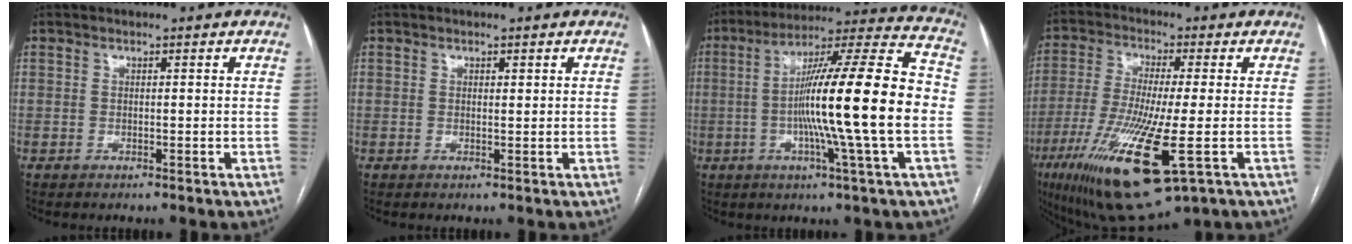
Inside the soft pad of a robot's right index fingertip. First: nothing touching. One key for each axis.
{"total": 0.6, "fx": 0.3, "fy": 0.2, "fz": 0.4, "tx": -0.008, "ty": -0.002, "tz": 0.005}
{"total": 20.7, "fx": -2.4, "fy": -0.9, "fz": 20.5, "tx": -0.331, "ty": 0.003, "tz": -0.056}
{"total": 17.6, "fx": -6.4, "fy": 2.5, "fz": 16.2, "tx": -0.336, "ty": -0.051, "tz": -0.107}